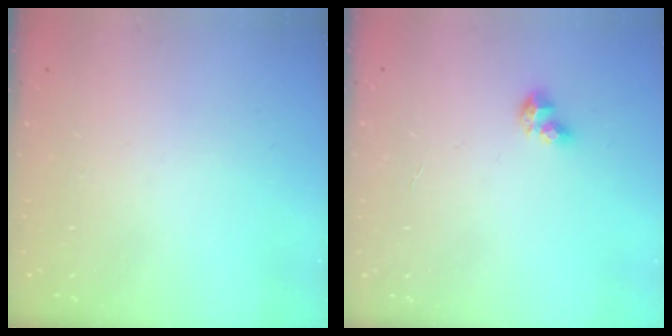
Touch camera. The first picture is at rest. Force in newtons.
{"total": 5.6, "press": 5.6, "slide": 0.4}